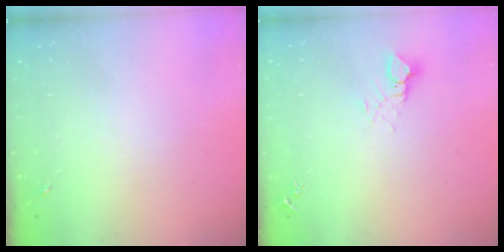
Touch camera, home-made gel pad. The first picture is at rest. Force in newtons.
{"total": 4.3, "press": 4.3, "slide": 0.3}